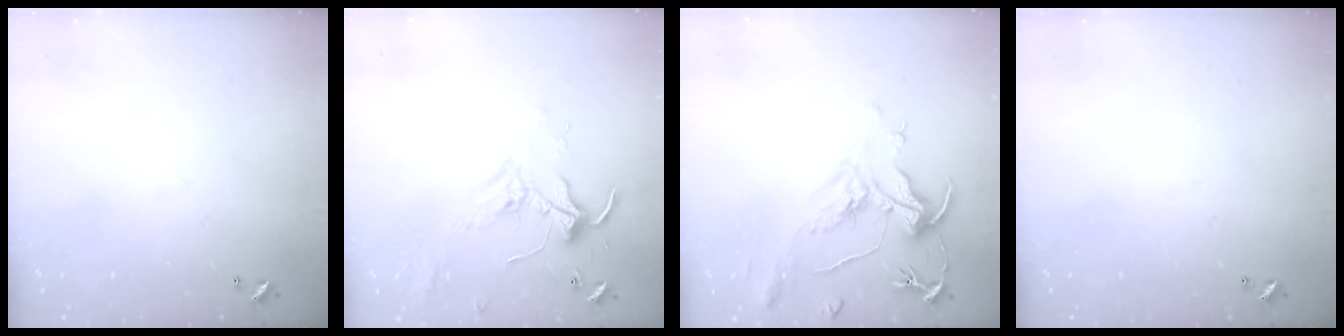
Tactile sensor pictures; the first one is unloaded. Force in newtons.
{"total": 2.1, "press": 2.1, "slide": 0.5}
{"total": 2.1, "press": 1.7, "slide": 1.3}
{"total": 0.0}